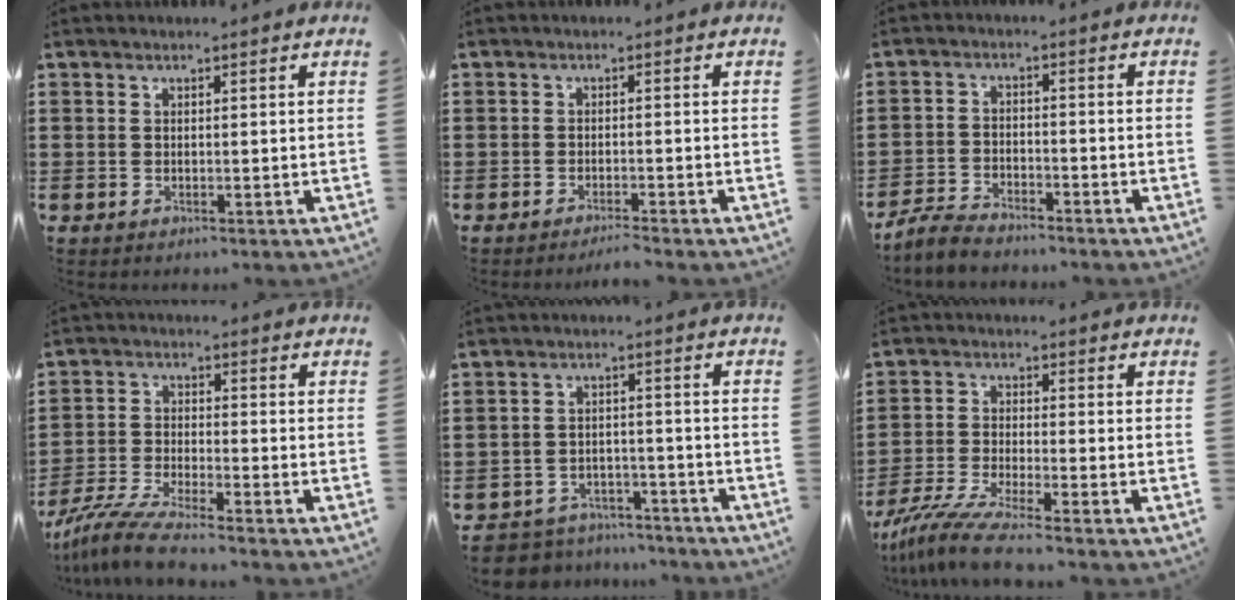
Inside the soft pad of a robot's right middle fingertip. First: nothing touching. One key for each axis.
{"total": 1.6, "fx": -1.5, "fy": -0.2, "fz": 0.5, "tx": -0.008, "ty": 0.001, "tz": -0.029}
{"total": 4.1, "fx": -4.0, "fy": 0.5, "fz": 1.0, "tx": -0.034, "ty": -0.001, "tz": -0.084}
{"total": 6.7, "fx": -5.9, "fy": -0.1, "fz": 3.3, "tx": -0.084, "ty": -0.017, "tz": -0.117}
{"total": 5.2, "fx": -5.1, "fy": 0.7, "fz": -0.2, "tx": -0.006, "ty": 0.008, "tz": -0.108}
{"total": 7.1, "fx": -5.8, "fy": 0.0, "fz": 4.1, "tx": -0.103, "ty": -0.022, "tz": -0.116}